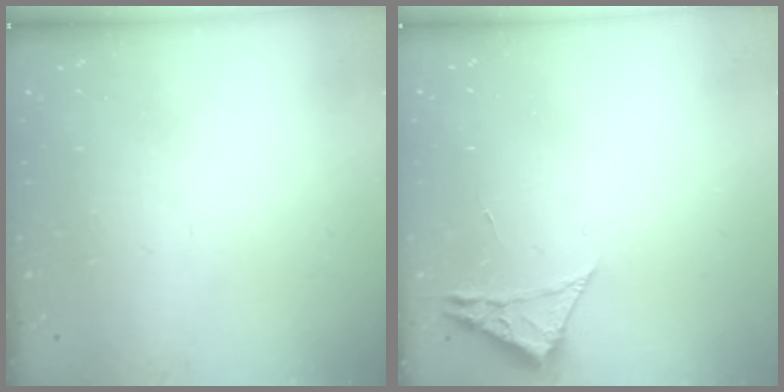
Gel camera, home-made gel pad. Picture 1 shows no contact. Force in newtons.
{"total": 2.3, "press": 2.3, "slide": 0.4}